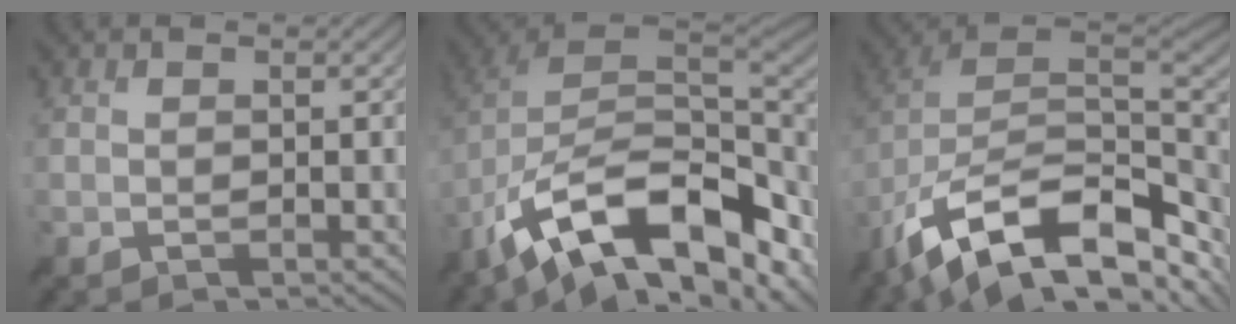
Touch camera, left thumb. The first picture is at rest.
{"total": 16.0, "force": [-6.7, 7.6, 12.3], "torque": [-0.242, 0.000, -0.122]}
{"total": 16.2, "force": [-6.4, 8.9, 11.9], "torque": [-0.245, -0.019, -0.101]}